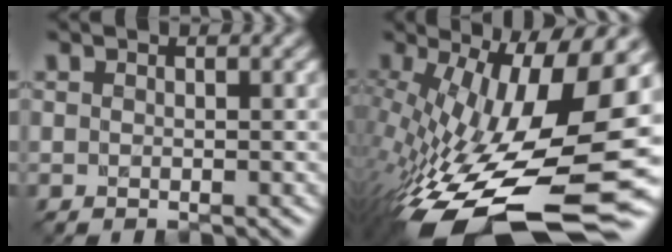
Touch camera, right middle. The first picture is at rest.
{"total": 17.3, "force": [-5.0, 6.6, 15.2], "torque": [-0.266, -0.013, -0.092]}